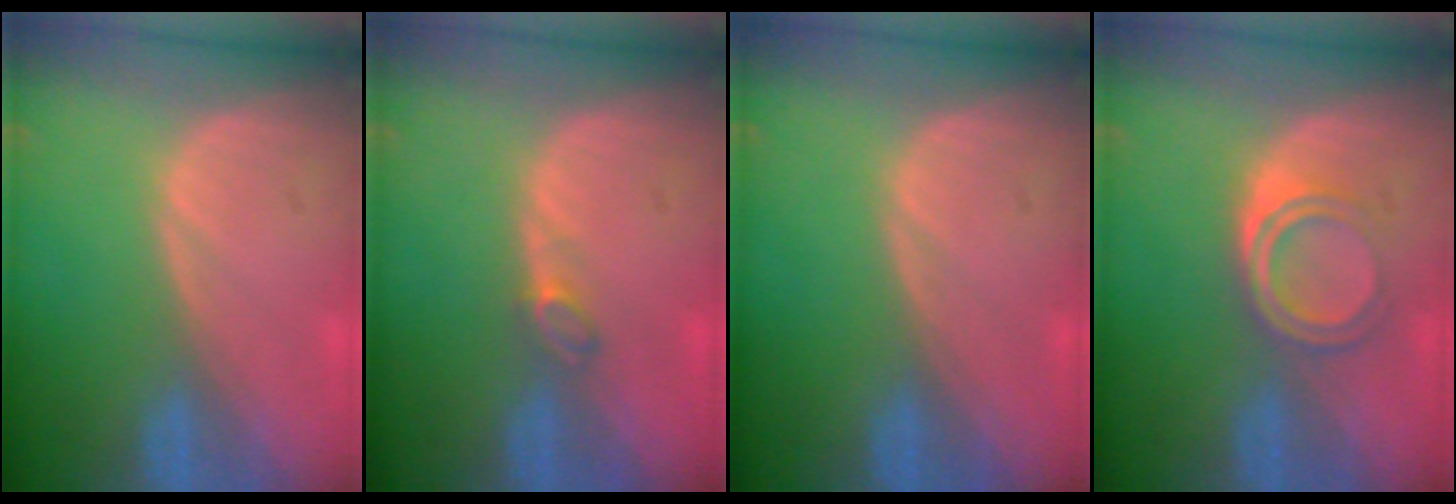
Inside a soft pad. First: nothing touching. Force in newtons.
{"total": 1.7, "press": 1.7, "slide": 0.4}
{"total": 0.0}
{"total": 4.2, "press": 4.1, "slide": 1.0}